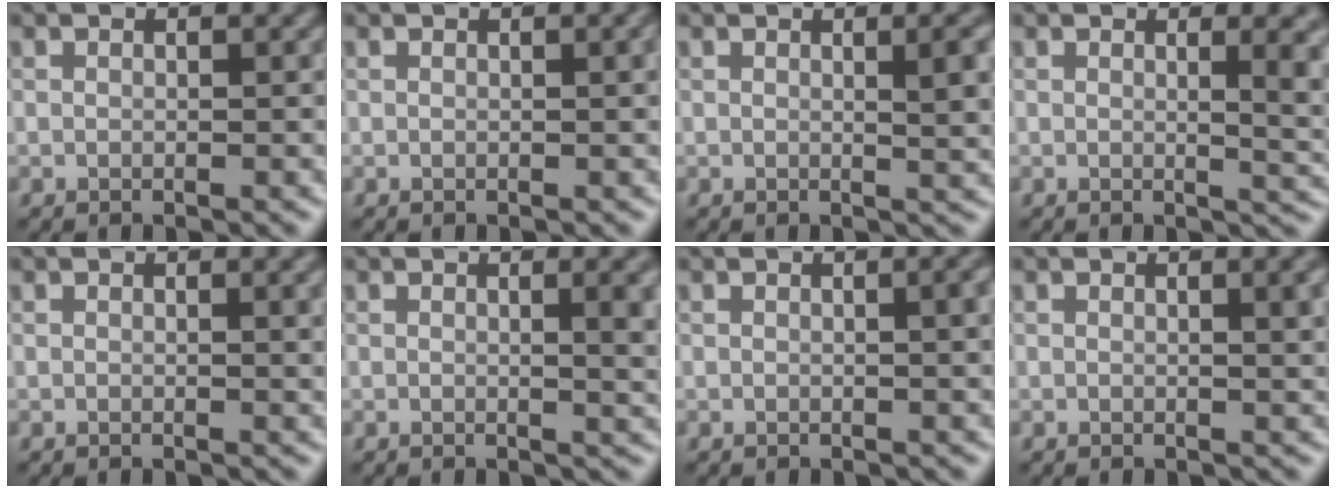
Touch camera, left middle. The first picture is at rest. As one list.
[{"total": 1.6, "force": [0.3, 0.4, 1.5], "torque": [-0.017, 0.004, 0.002]}, {"total": 4.5, "force": [0.9, 1.4, 4.1], "torque": [-0.040, 0.010, 0.009]}, {"total": 4.5, "force": [0.7, 1.6, 4.2], "torque": [-0.034, 0.001, 0.009]}, {"total": 1.9, "force": [0.5, 0.5, 1.7], "torque": [-0.018, 0.003, 0.004]}, {"total": 4.2, "force": [0.7, 1.3, 4.0], "torque": [-0.039, 0.009, 0.005]}, {"total": 3.0, "force": [0.4, 1.0, 2.8], "torque": [-0.030, 0.006, 0.003]}, {"total": 3.6, "force": [1.0, 1.2, 3.2], "torque": [-0.031, 0.008, 0.010]}]